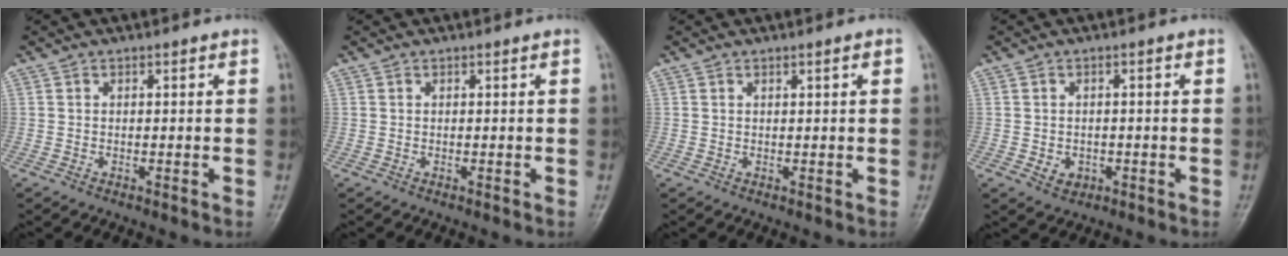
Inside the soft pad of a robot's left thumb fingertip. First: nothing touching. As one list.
[{"total": 0.0}, {"total": 1.3, "force": [0.6, 0.2, 1.2], "torque": [-0.020, 0.001, 0.008]}, {"total": 3.2, "force": [-0.9, 2.6, 1.6], "torque": [-0.011, 0.002, -0.009]}]